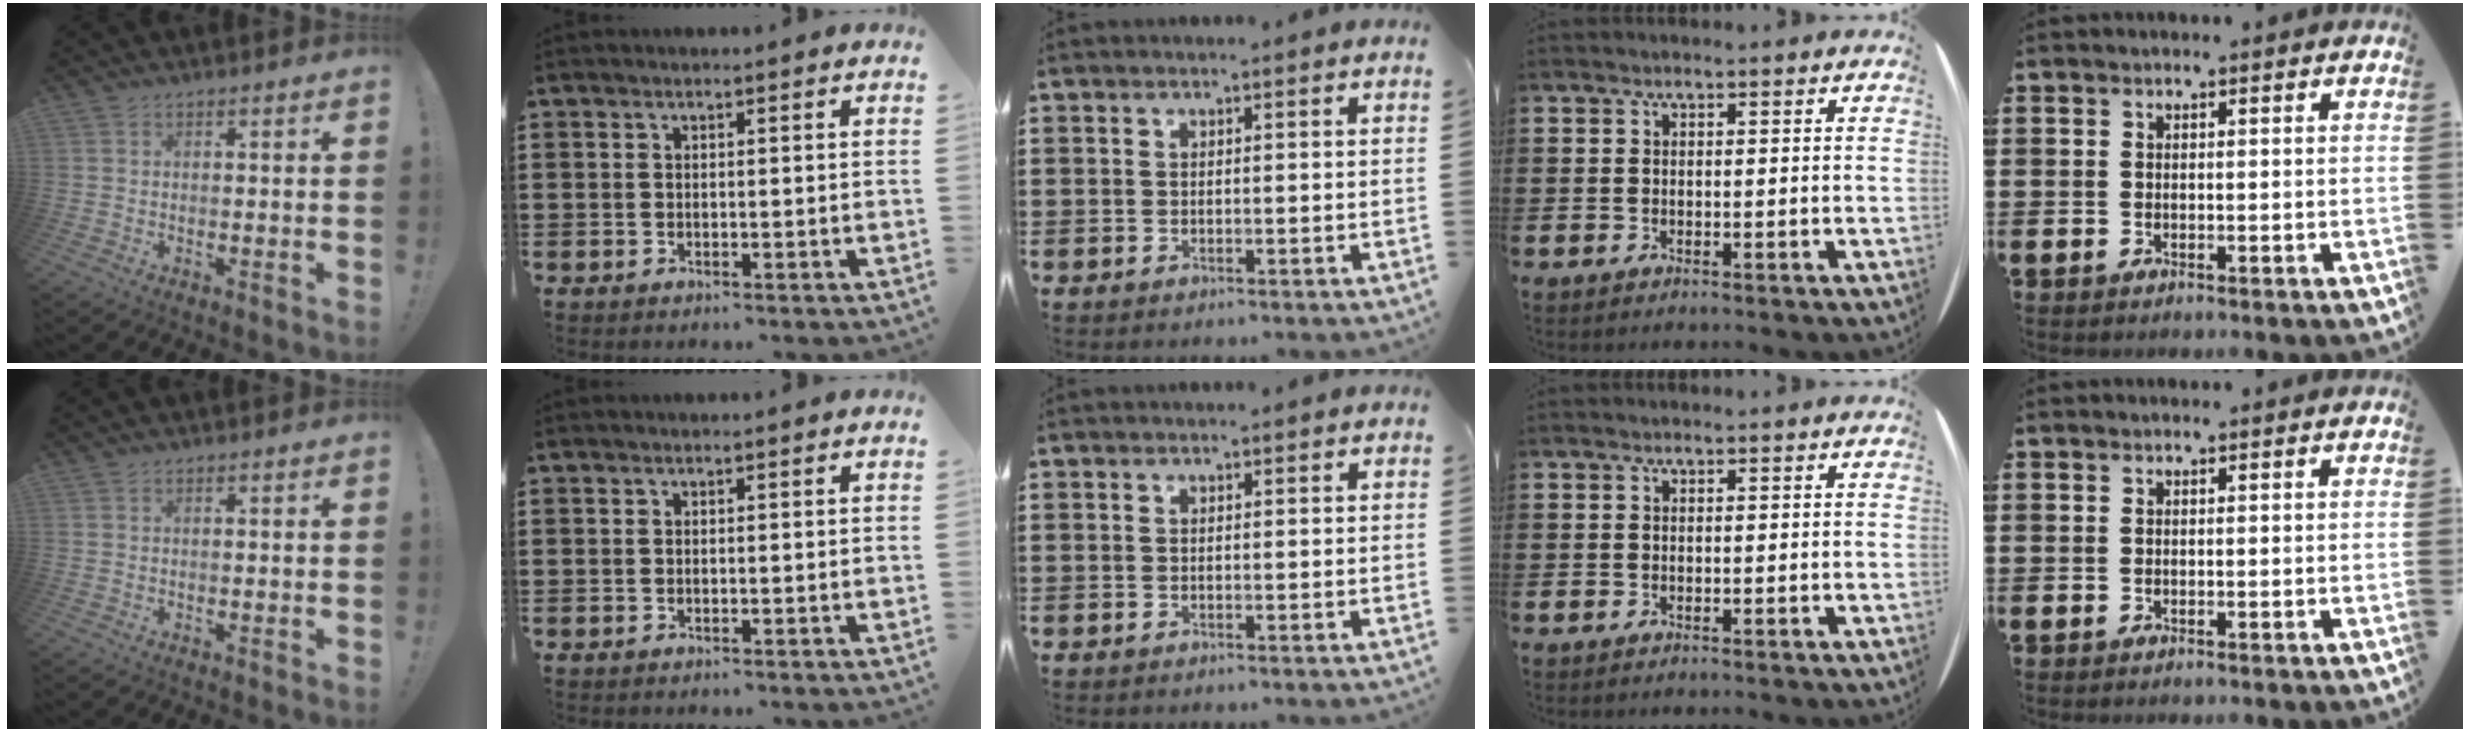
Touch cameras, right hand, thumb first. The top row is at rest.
{}